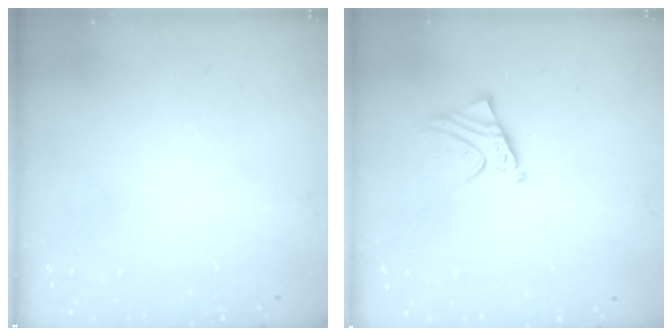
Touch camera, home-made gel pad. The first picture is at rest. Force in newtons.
{"total": 2.9, "press": 2.8, "slide": 0.3}